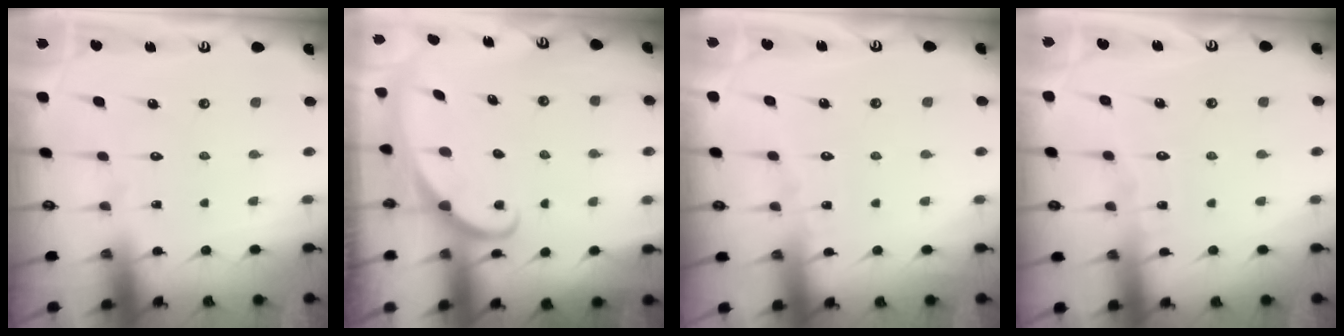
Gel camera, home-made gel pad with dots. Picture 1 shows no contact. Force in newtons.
{"total": 1.8, "press": 1.7, "slide": 0.1}
{"total": 4.1, "press": 4.1, "slide": 0.4}
{"total": 2.8, "press": 2.8, "slide": 0.2}